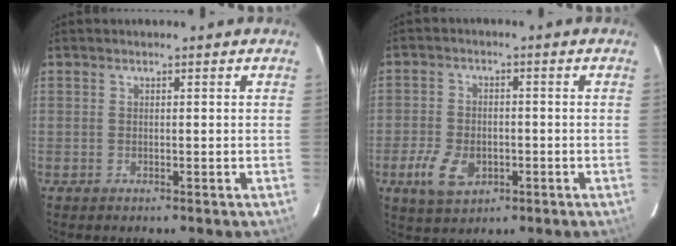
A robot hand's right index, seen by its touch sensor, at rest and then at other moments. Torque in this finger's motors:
{"motor_torque": [0.61, -0.52, 0.15, 0.04]}